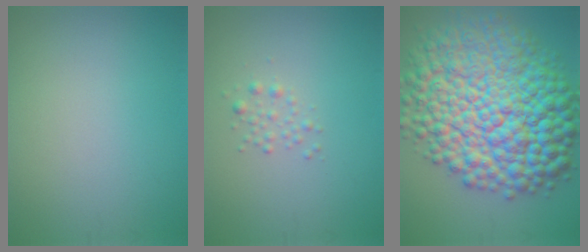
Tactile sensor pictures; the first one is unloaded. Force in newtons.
{"total": 1.1, "press": 1.1, "slide": 0.0}
{"total": 16.1, "press": 16.1, "slide": 0.1}